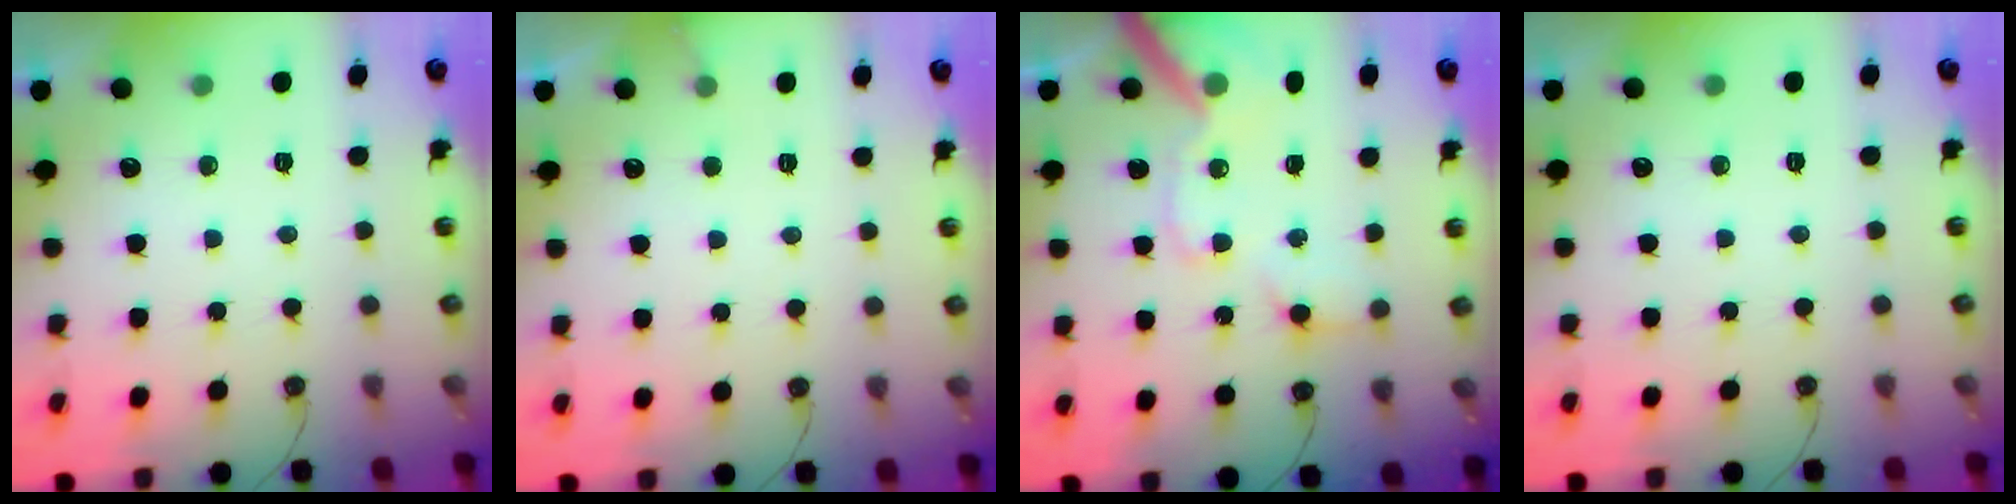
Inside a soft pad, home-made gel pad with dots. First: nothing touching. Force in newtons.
{"total": 4.6, "press": 4.6, "slide": 0.3}
{"total": 13.7, "press": 13.6, "slide": 2.0}
{"total": 0.0}